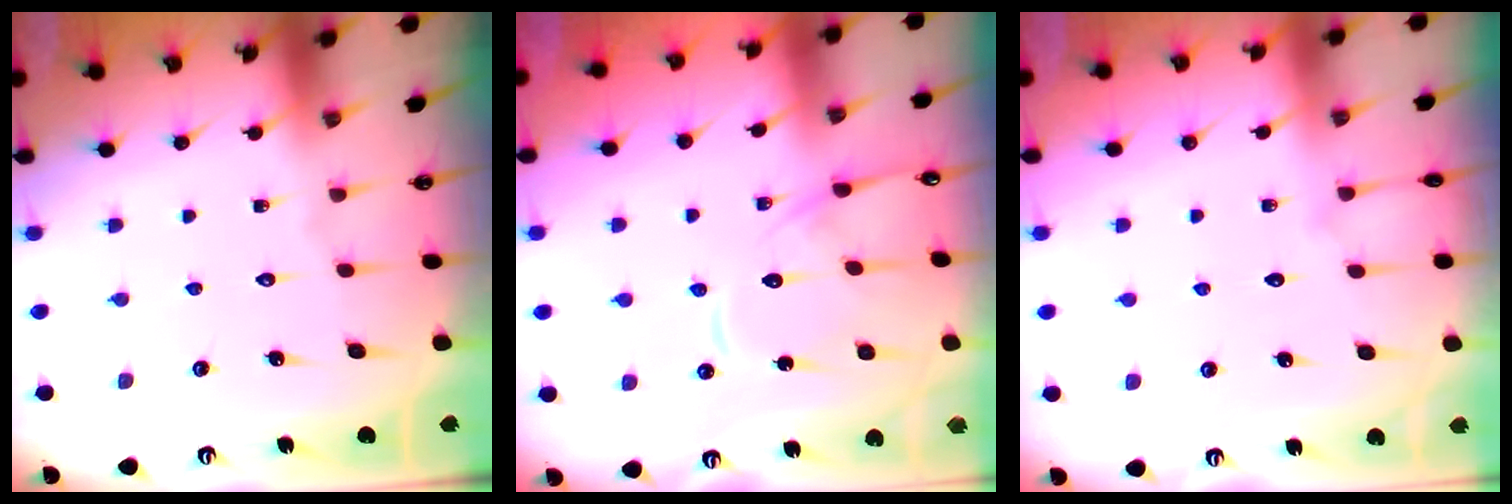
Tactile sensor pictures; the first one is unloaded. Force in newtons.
{"total": 10.9, "press": 10.9, "slide": 0.5}
{"total": 2.6, "press": 2.6, "slide": 0.4}